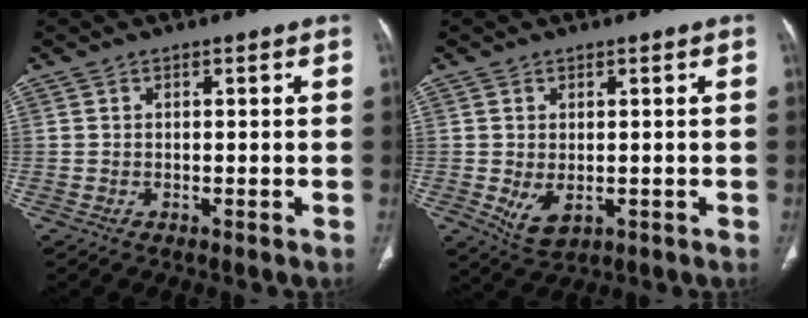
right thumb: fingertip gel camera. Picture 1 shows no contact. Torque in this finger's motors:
{"motor_torque": [-0.24, 0.40, 0.08, 0.44, 0.15]}